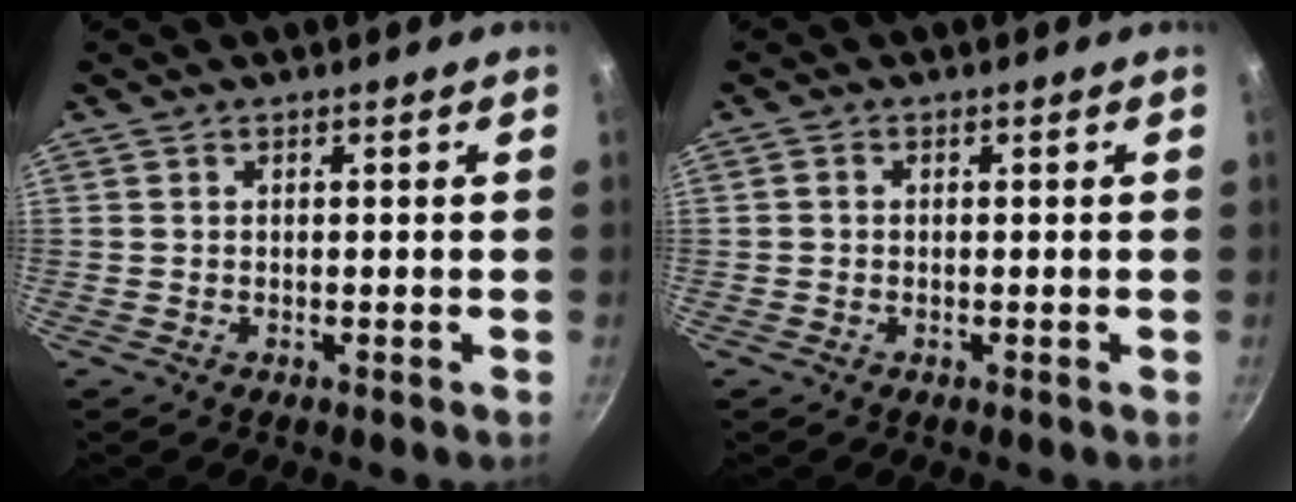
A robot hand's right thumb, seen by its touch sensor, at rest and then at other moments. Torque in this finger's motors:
{"motor_torque": [-0.43, 0.27, -0.21, 0.05, 0.08]}